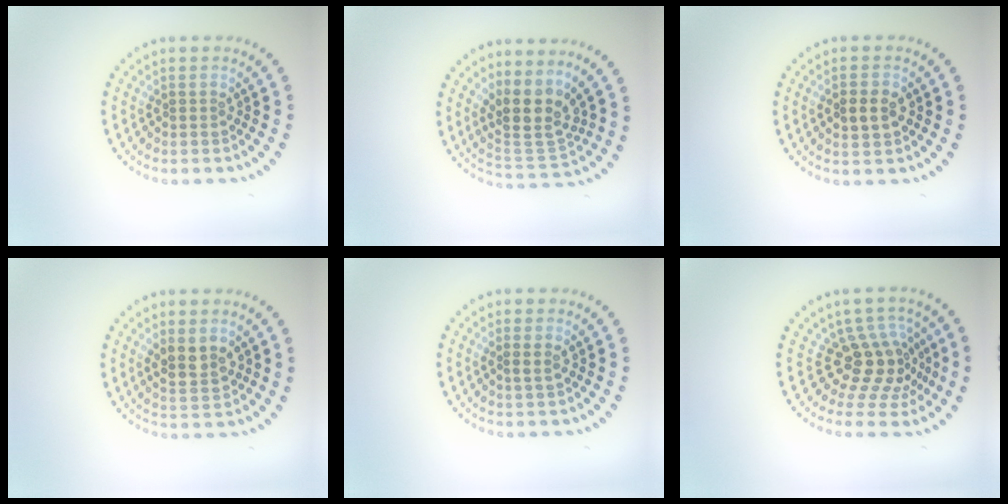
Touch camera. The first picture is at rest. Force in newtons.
{"total": 4.0, "press": 3.1, "slide": 2.6}
{"total": 2.5, "press": 2.5, "slide": 0.0}
{"total": 2.6, "press": 2.5, "slide": 0.7}
{"total": 0.5, "press": 0.4, "slide": 0.3}
{"total": 4.2, "press": 3.0, "slide": 3.0}